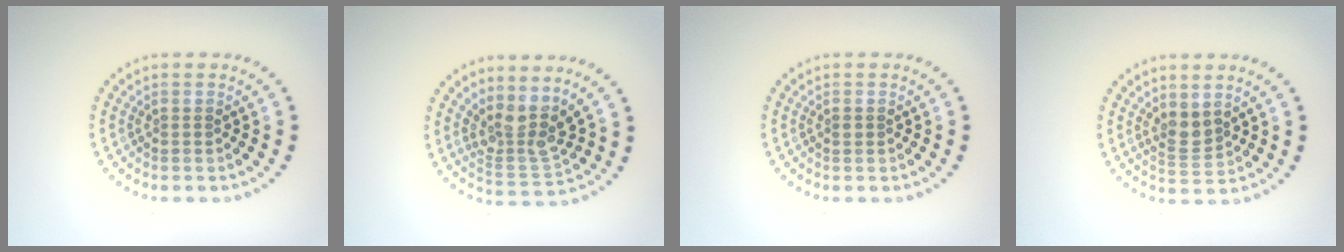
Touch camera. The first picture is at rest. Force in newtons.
{"total": 3.7, "press": 2.8, "slide": 2.4}
{"total": 0.6, "press": 0.6, "slide": 0.1}
{"total": 2.2, "press": 1.8, "slide": 1.2}